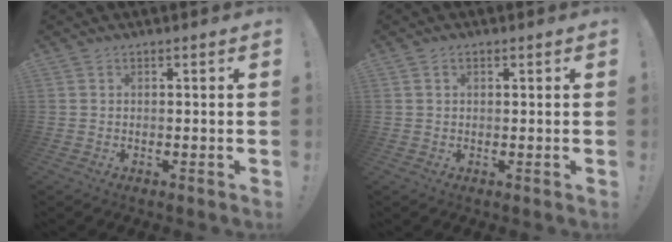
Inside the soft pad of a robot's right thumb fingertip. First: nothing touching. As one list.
[{"total": 1.1, "force": [0.5, 0.7, 0.5], "torque": [-0.011, 0.003, 0.009]}]